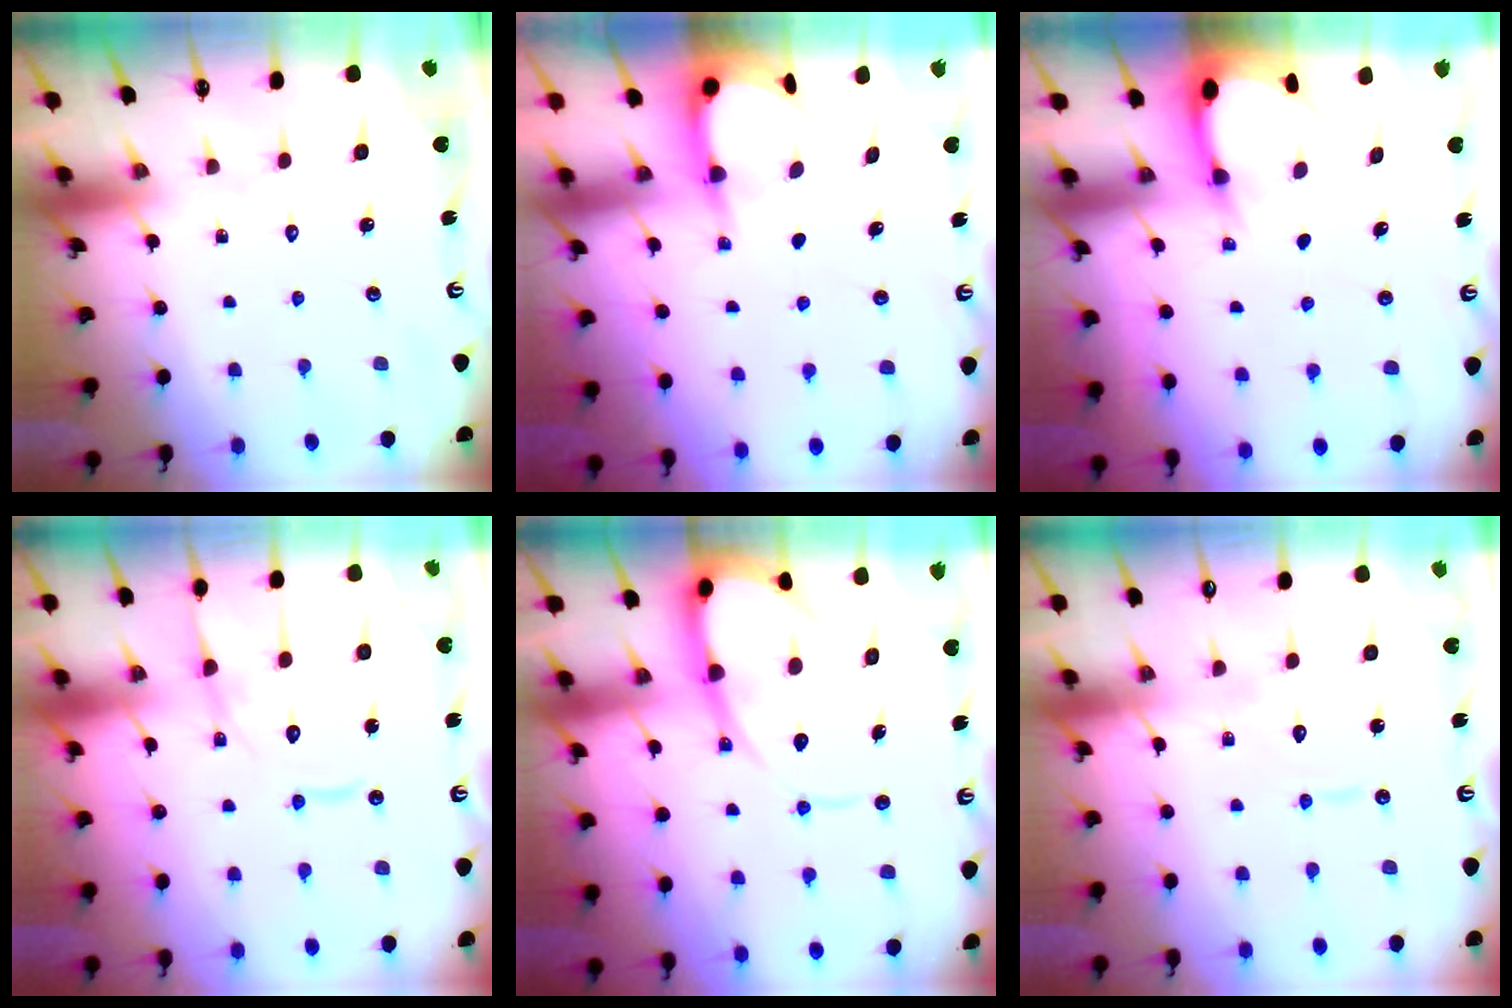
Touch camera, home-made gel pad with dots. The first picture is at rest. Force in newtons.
{"total": 5.7, "press": 5.7, "slide": 0.2}
{"total": 2.9, "press": 2.9, "slide": 0.3}
{"total": 12.9, "press": 12.8, "slide": 1.2}
{"total": 12.3, "press": 12.2, "slide": 1.3}
{"total": 5.4, "press": 5.4, "slide": 0.4}